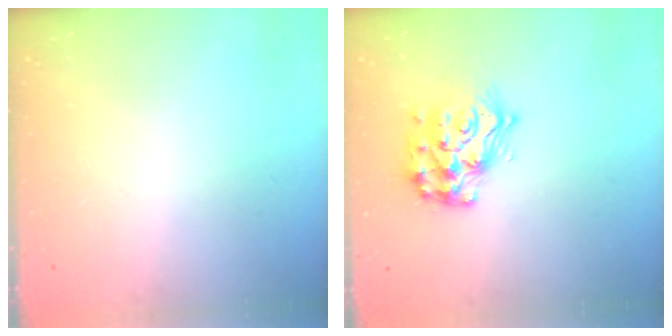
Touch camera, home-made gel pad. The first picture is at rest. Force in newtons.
{"total": 16.0, "press": 16.0, "slide": 1.0}